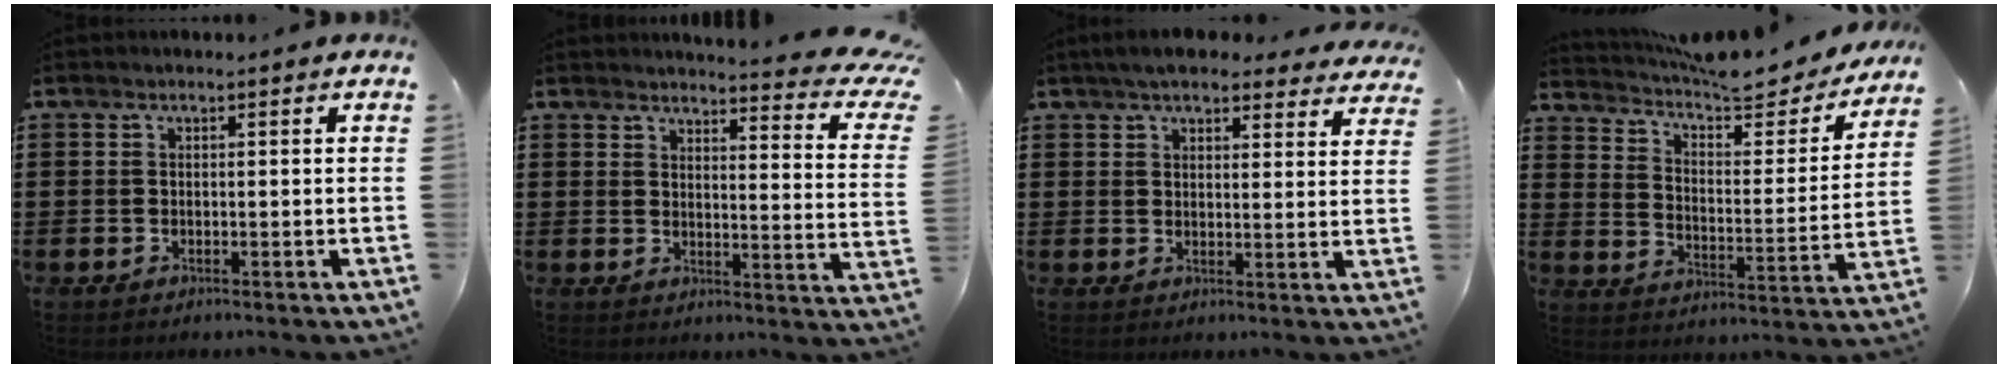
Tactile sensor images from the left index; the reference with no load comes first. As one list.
[{"total": 4.4, "force": [3.9, 0.1, 2.0], "torque": [-0.034, -0.033, 0.061]}, {"total": 5.4, "force": [4.8, 1.0, 2.1], "torque": [-0.047, -0.012, 0.088]}, {"total": 7.4, "force": [6.5, 1.3, 3.1], "torque": [-0.075, -0.044, 0.108]}]